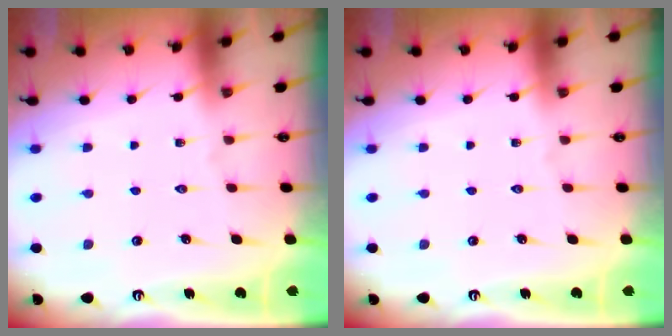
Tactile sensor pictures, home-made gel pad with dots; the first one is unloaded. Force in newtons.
{"total": 0.0}